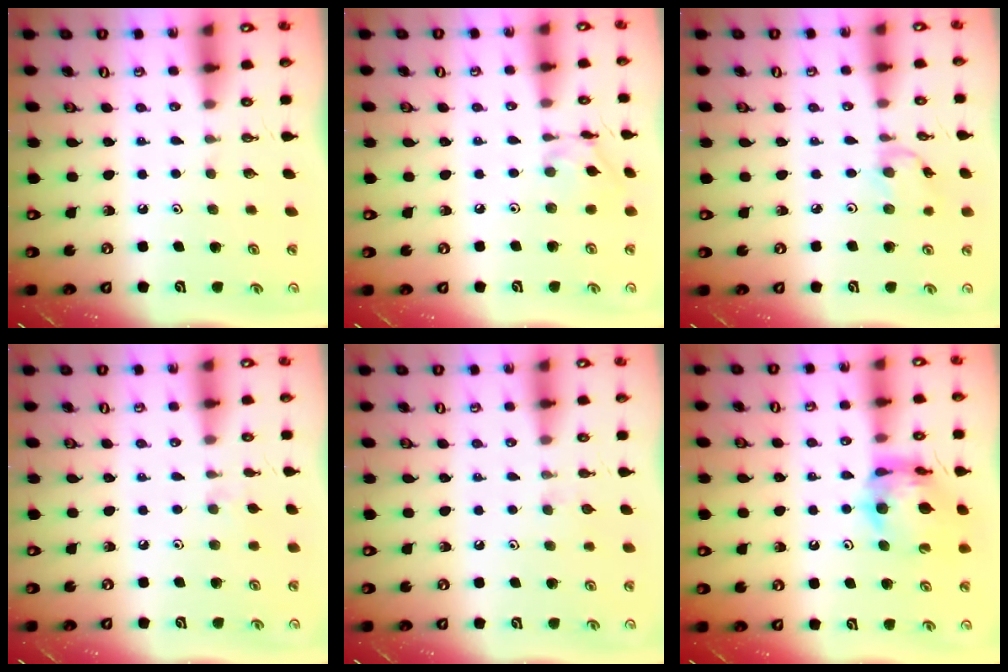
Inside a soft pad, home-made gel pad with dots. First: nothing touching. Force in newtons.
{"total": 8.8, "press": 8.8, "slide": 0.5}
{"total": 2.9, "press": 2.9, "slide": 0.3}
{"total": 2.4, "press": 2.4, "slide": 0.5}
{"total": 4.4, "press": 4.4, "slide": 0.6}
{"total": 13.6, "press": 13.5, "slide": 1.5}